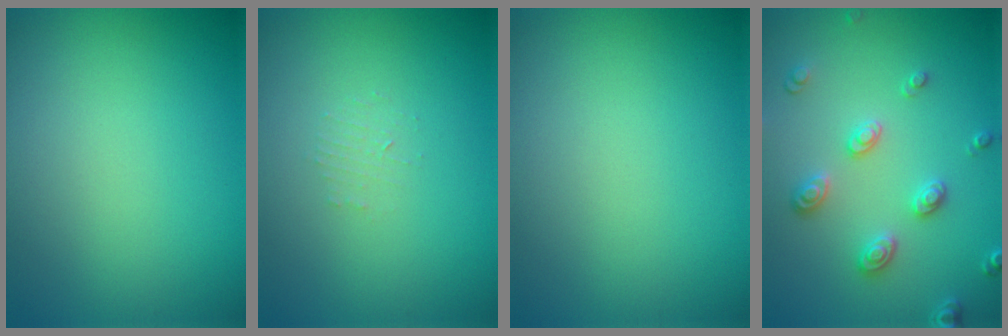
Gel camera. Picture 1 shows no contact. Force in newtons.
{"total": 0.9, "press": 0.9, "slide": 0.2}
{"total": 0.0}
{"total": 2.9, "press": 2.7, "slide": 1.1}